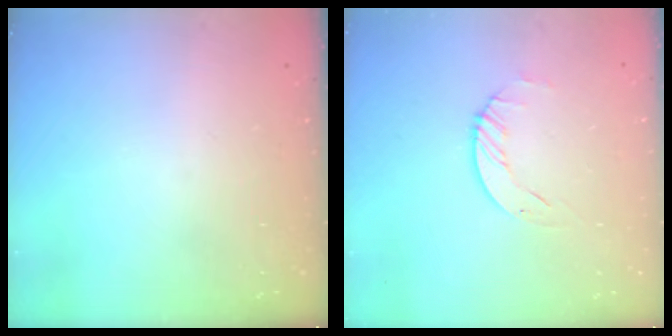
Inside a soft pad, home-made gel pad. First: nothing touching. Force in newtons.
{"total": 2.3, "press": 2.3, "slide": 0.3}